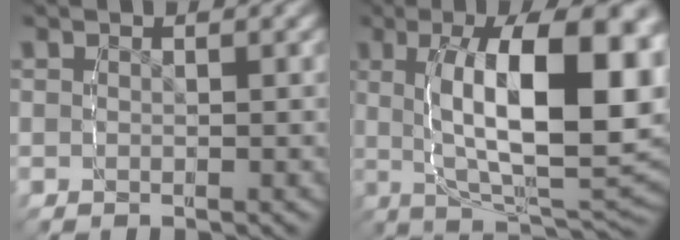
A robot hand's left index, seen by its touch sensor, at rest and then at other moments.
{"total": 14.0, "force": [-0.2, 5.7, 12.7], "torque": [-0.193, -0.002, 0.004]}